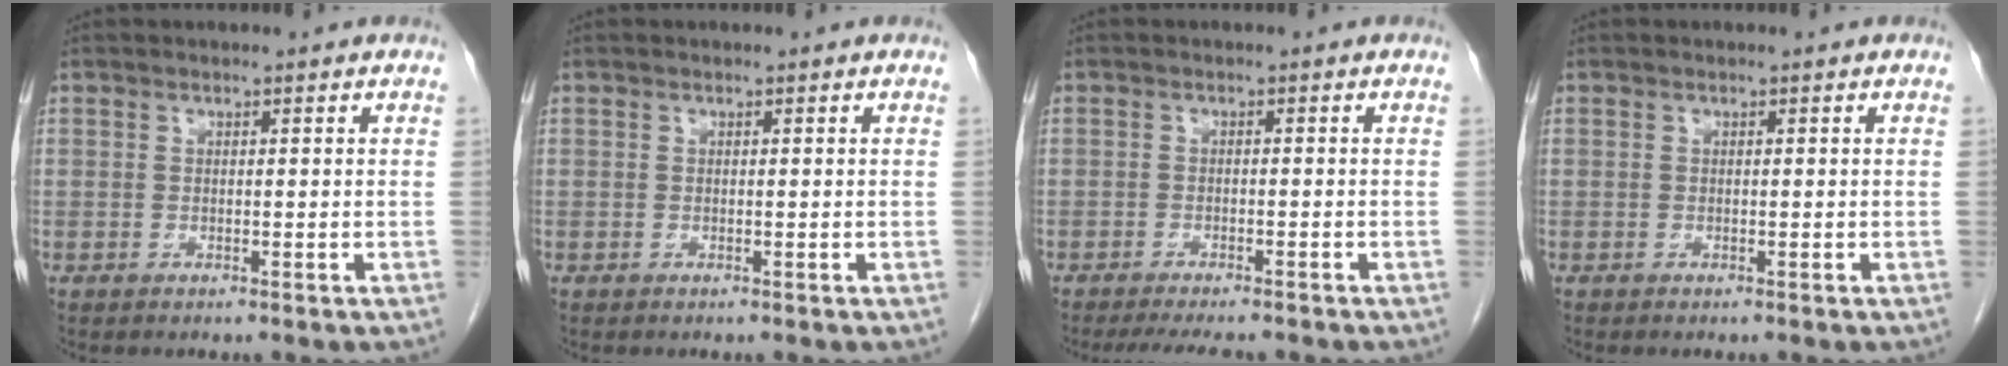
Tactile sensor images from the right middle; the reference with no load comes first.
{"total": 0.0}
{"total": 7.5, "force": [-6.6, 1.3, 3.4], "torque": [-0.045, -0.011, -0.094]}
{"total": 0.0}